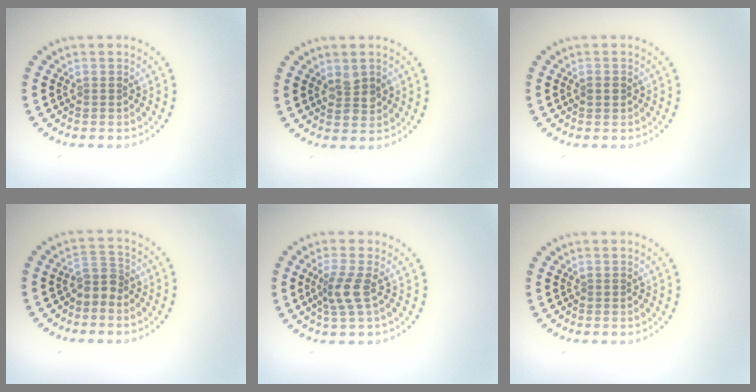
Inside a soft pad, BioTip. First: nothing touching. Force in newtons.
{"total": 2.1, "press": 2.0, "slide": 0.3}
{"total": 1.1, "press": 1.1, "slide": 0.1}
{"total": 2.1, "press": 1.7, "slide": 1.3}
{"total": 2.5, "press": 1.9, "slide": 1.7}
{"total": 0.0}